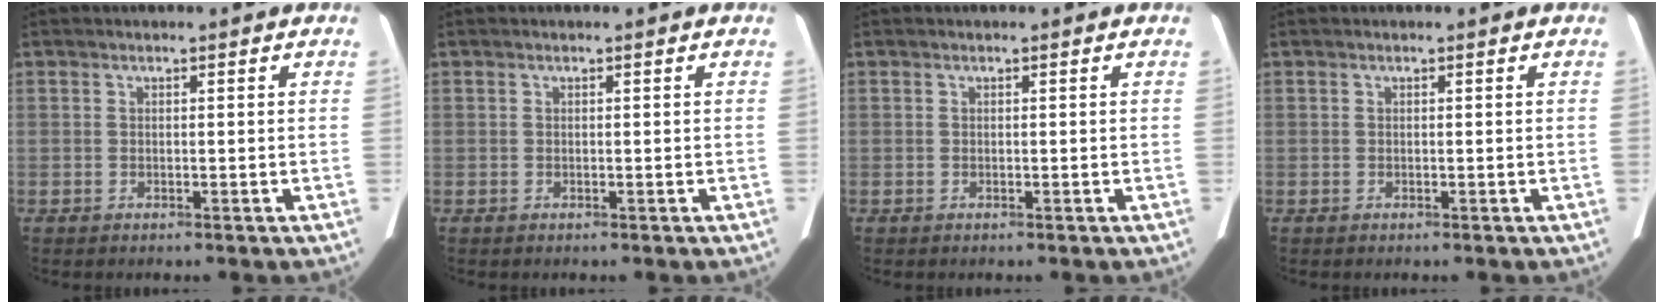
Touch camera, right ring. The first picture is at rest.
{"total": 0.0}
{"total": 0.0}
{"total": 0.0}